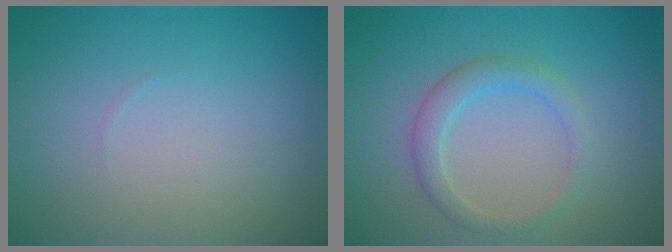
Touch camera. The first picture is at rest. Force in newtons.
{"total": 2.3, "press": 2.3, "slide": 0.1}